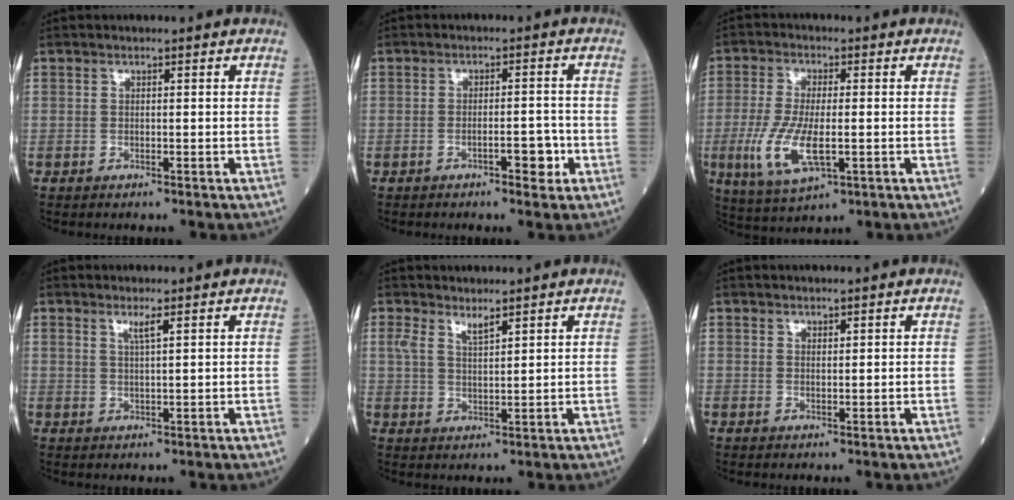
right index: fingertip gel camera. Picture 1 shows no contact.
{"total": 2.5, "force": [-1.3, 0.9, 1.9], "torque": [-0.026, 0.004, -0.017]}
{"total": 9.2, "force": [-2.0, 2.9, 8.5], "torque": [-0.194, -0.016, -0.031]}
{"total": 1.9, "force": [1.1, -0.1, 1.5], "torque": [-0.031, -0.003, 0.020]}
{"total": 2.9, "force": [2.2, 0.5, 1.8], "torque": [-0.039, 0.001, 0.044]}
{"total": 0.7, "force": [0.6, 0.3, 0.2], "torque": [-0.002, -0.006, 0.010]}